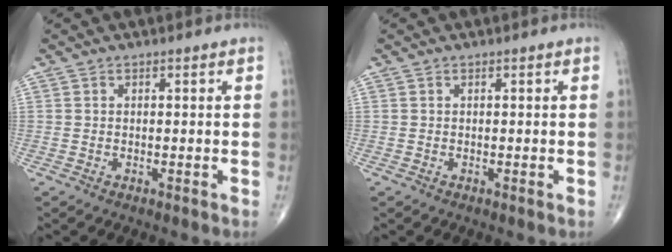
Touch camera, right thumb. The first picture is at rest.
{"total": 0.0}